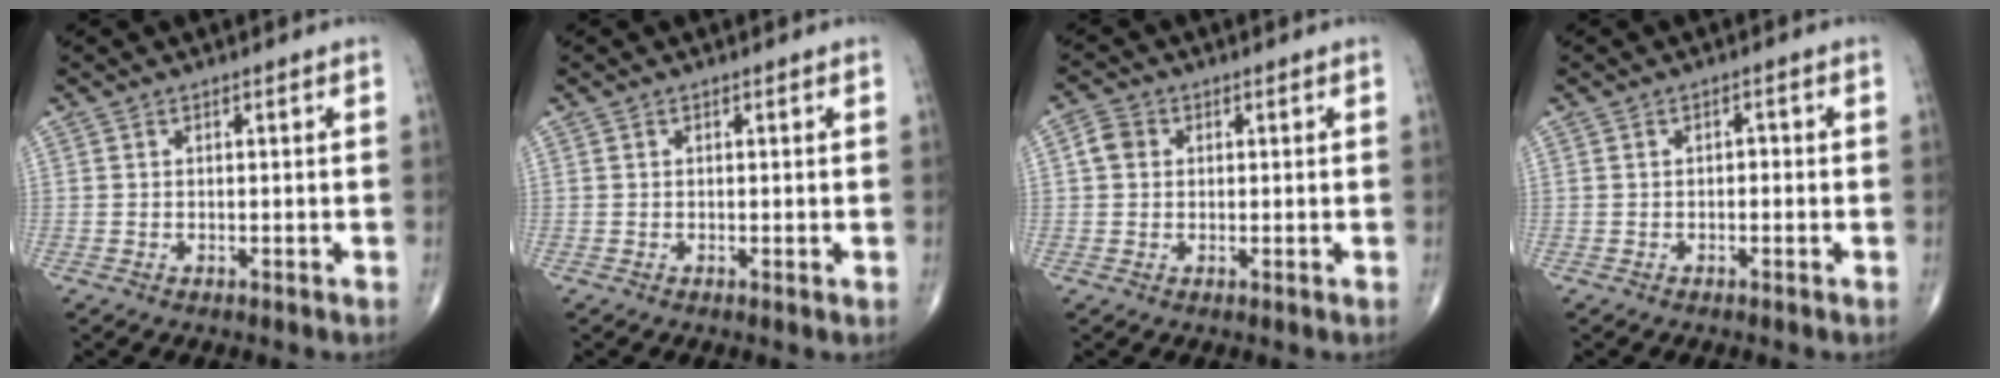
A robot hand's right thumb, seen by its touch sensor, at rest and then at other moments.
{"total": 0.0}
{"total": 3.3, "force": [0.5, 2.8, 1.6], "torque": [-0.023, 0.008, 0.004]}
{"total": 1.1, "force": [-0.2, 0.8, 0.8], "torque": [-0.005, 0.003, -0.007]}